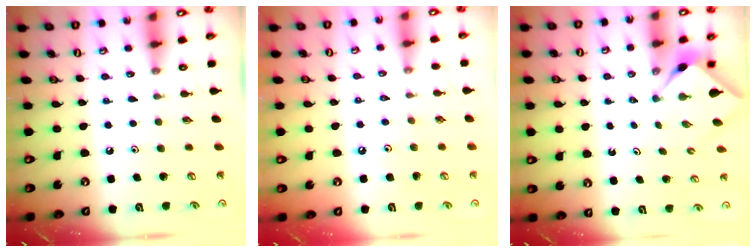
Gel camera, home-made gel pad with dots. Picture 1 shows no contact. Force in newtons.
{"total": 2.6, "press": 2.6, "slide": 0.4}
{"total": 2.2, "press": 2.2, "slide": 0.2}